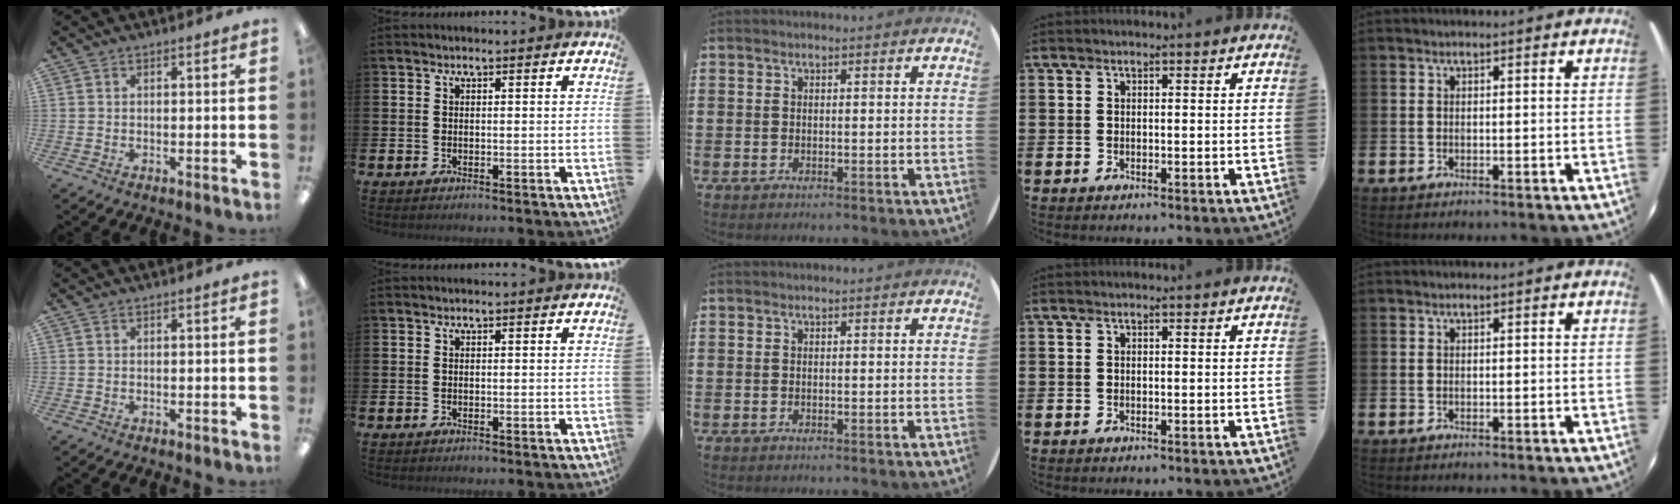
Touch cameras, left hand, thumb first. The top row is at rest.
{}